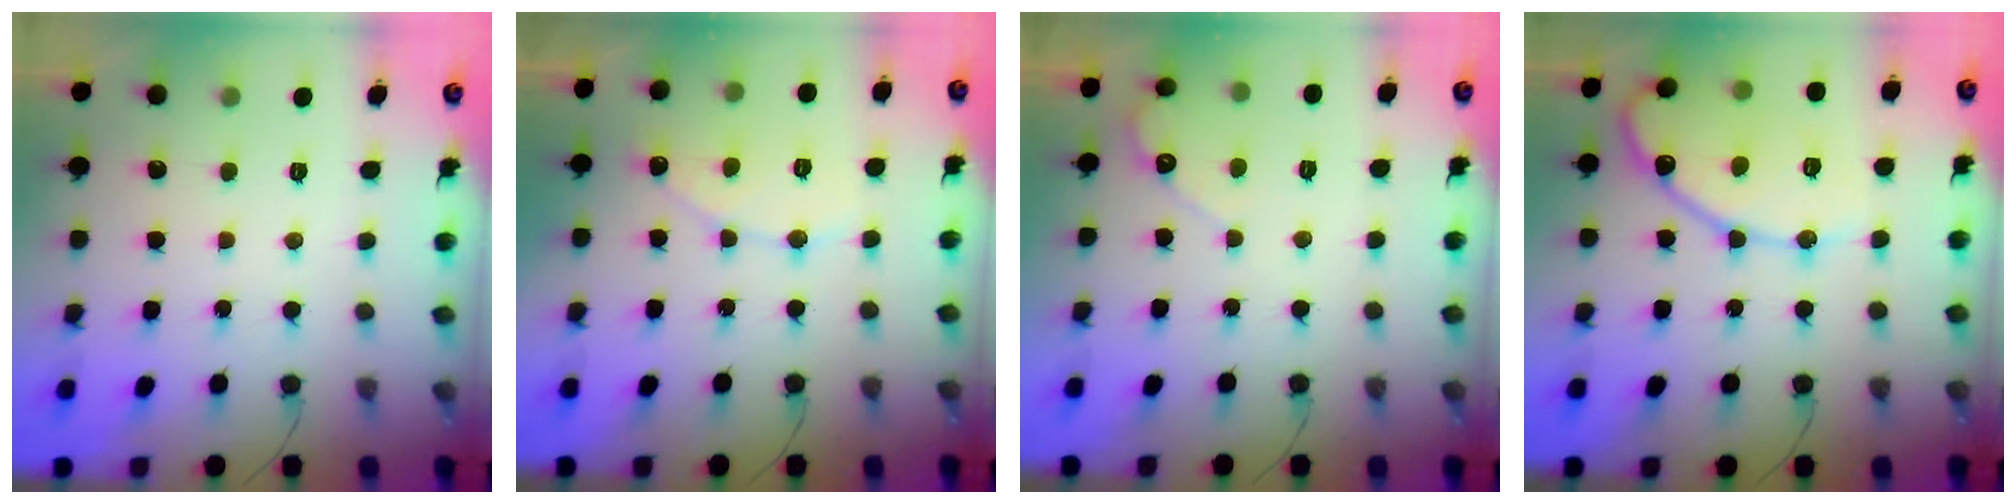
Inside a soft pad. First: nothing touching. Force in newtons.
{"total": 6.4, "press": 6.4, "slide": 0.6}
{"total": 3.3, "press": 3.2, "slide": 0.2}
{"total": 14.0, "press": 14.0, "slide": 1.3}